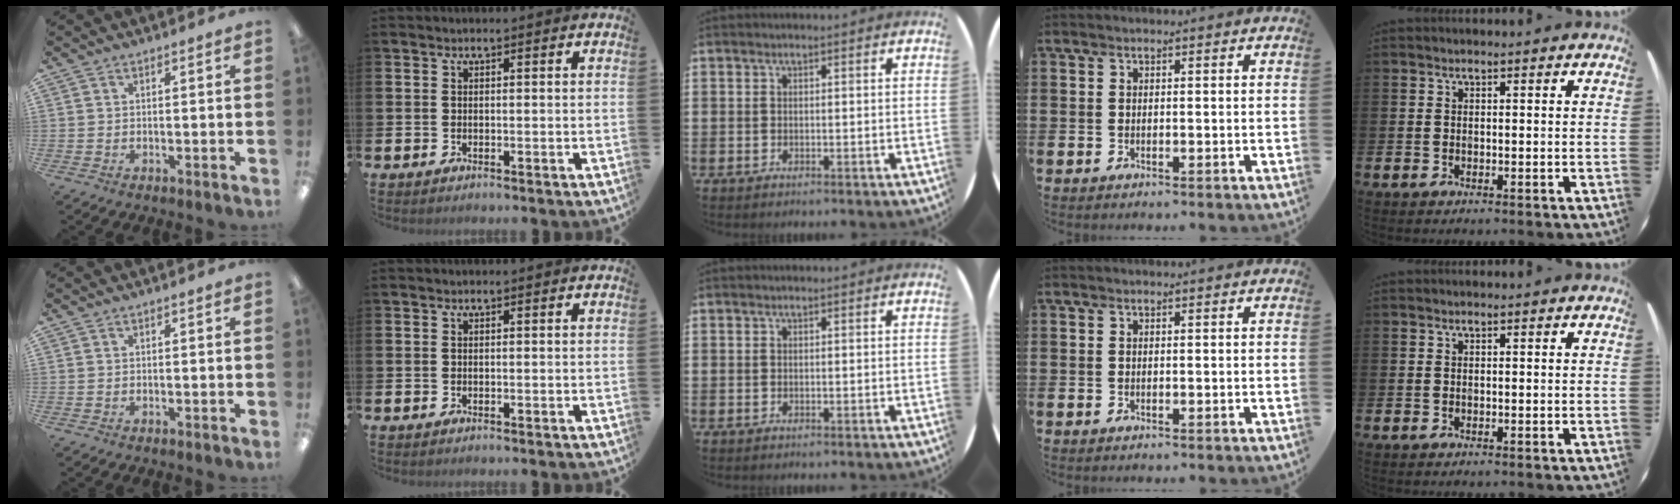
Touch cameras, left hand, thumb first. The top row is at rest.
{}